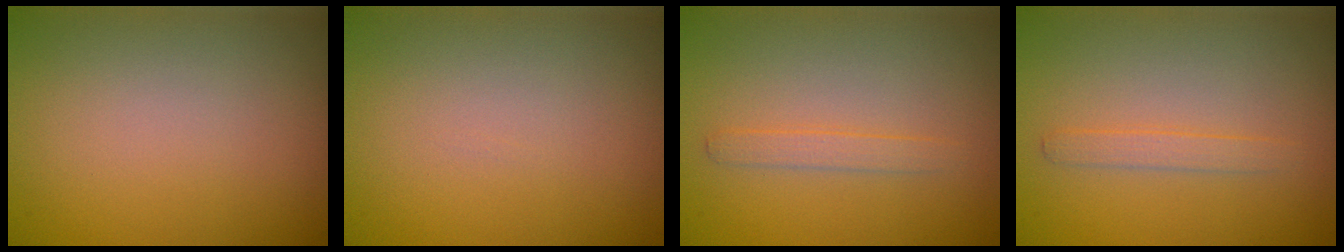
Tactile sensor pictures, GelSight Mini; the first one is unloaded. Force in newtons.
{"total": 0.0}
{"total": 1.3, "press": 1.3, "slide": 0.1}
{"total": 1.3, "press": 1.3, "slide": 0.1}